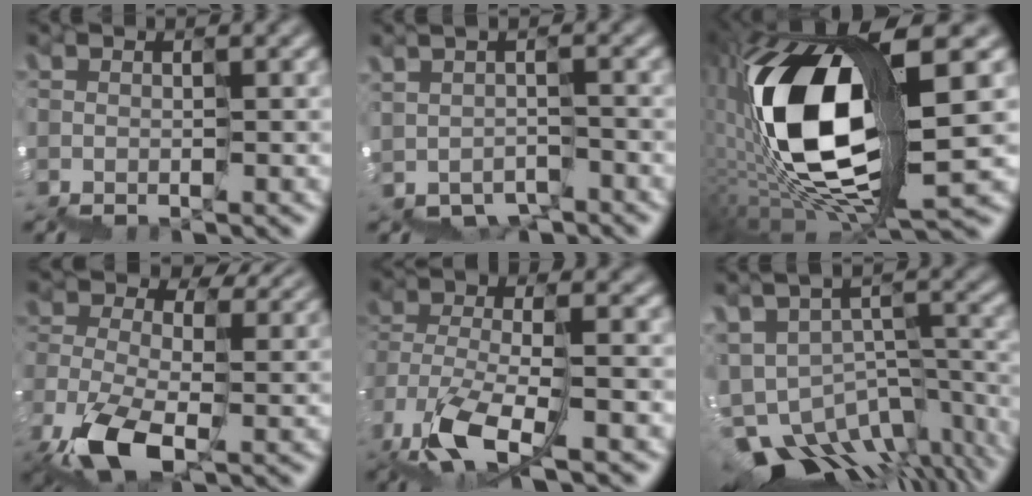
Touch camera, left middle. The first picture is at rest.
{"total": 2.1, "force": [-1.9, 0.6, 0.7], "torque": [-0.017, -0.009, -0.025]}
{"total": 13.3, "force": [2.4, 4.8, 12.2], "torque": [-0.248, 0.011, 0.045]}
{"total": 9.0, "force": [0.0, 5.7, 6.9], "torque": [-0.160, 0.005, 0.002]}
{"total": 6.7, "force": [-2.6, 3.1, 5.4], "torque": [-0.125, -0.008, -0.037]}
{"total": 9.6, "force": [-6.4, 5.5, 4.7], "torque": [-0.087, -0.003, -0.041]}